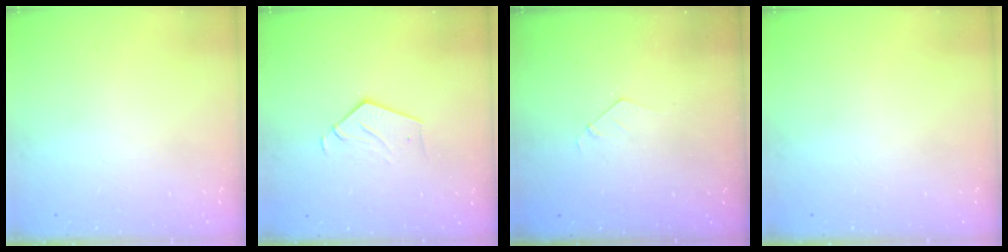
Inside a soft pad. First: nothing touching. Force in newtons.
{"total": 2.8, "press": 2.8, "slide": 0.2}
{"total": 2.8, "press": 2.8, "slide": 0.1}
{"total": 0.0}